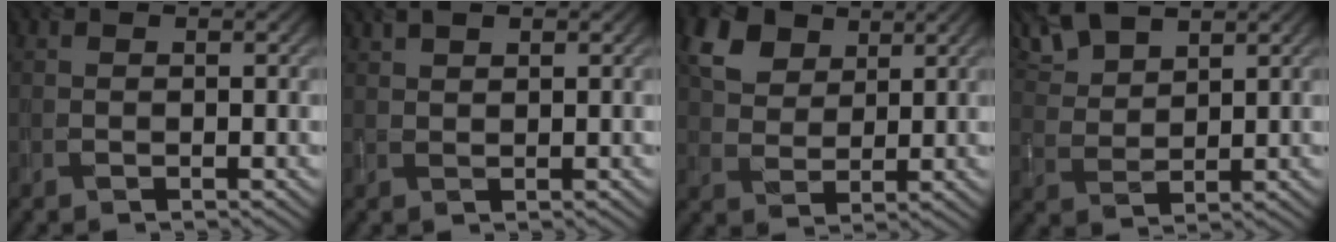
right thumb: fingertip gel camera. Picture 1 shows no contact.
{"total": 2.6, "force": [1.9, 1.0, 1.4], "torque": [-0.034, 0.012, 0.041]}
{"total": 5.9, "force": [3.7, 3.9, 2.4], "torque": [-0.065, 0.007, 0.073]}
{"total": 8.0, "force": [5.8, 3.4, 4.3], "torque": [-0.123, 0.018, 0.117]}